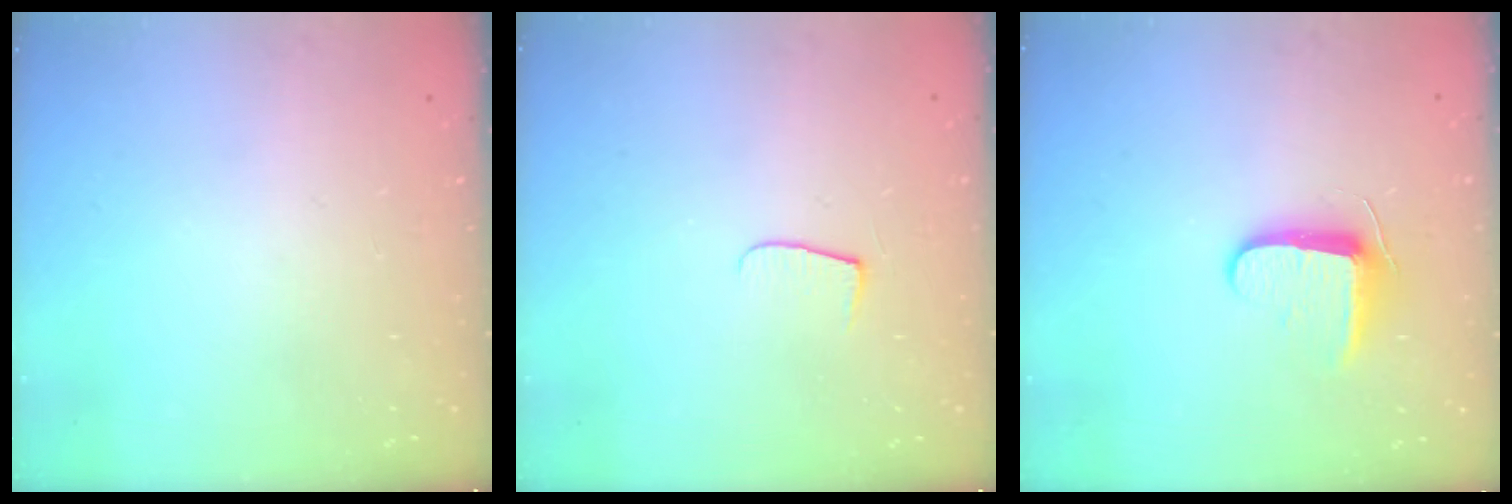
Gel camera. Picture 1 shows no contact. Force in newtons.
{"total": 4.3, "press": 4.2, "slide": 0.5}
{"total": 9.1, "press": 9.0, "slide": 1.0}